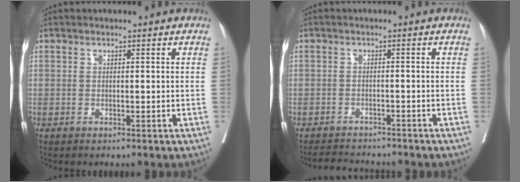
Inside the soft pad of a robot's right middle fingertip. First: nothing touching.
{"total": 5.0, "force": [-4.7, 1.3, 0.7], "torque": [-0.005, -0.007, -0.073]}